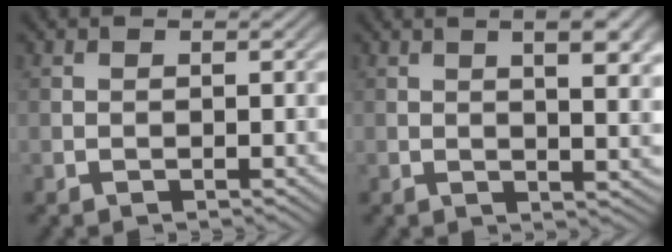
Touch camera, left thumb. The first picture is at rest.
{"total": 8.0, "force": [2.6, 2.3, 7.3], "torque": [-0.091, 0.014, 0.034]}